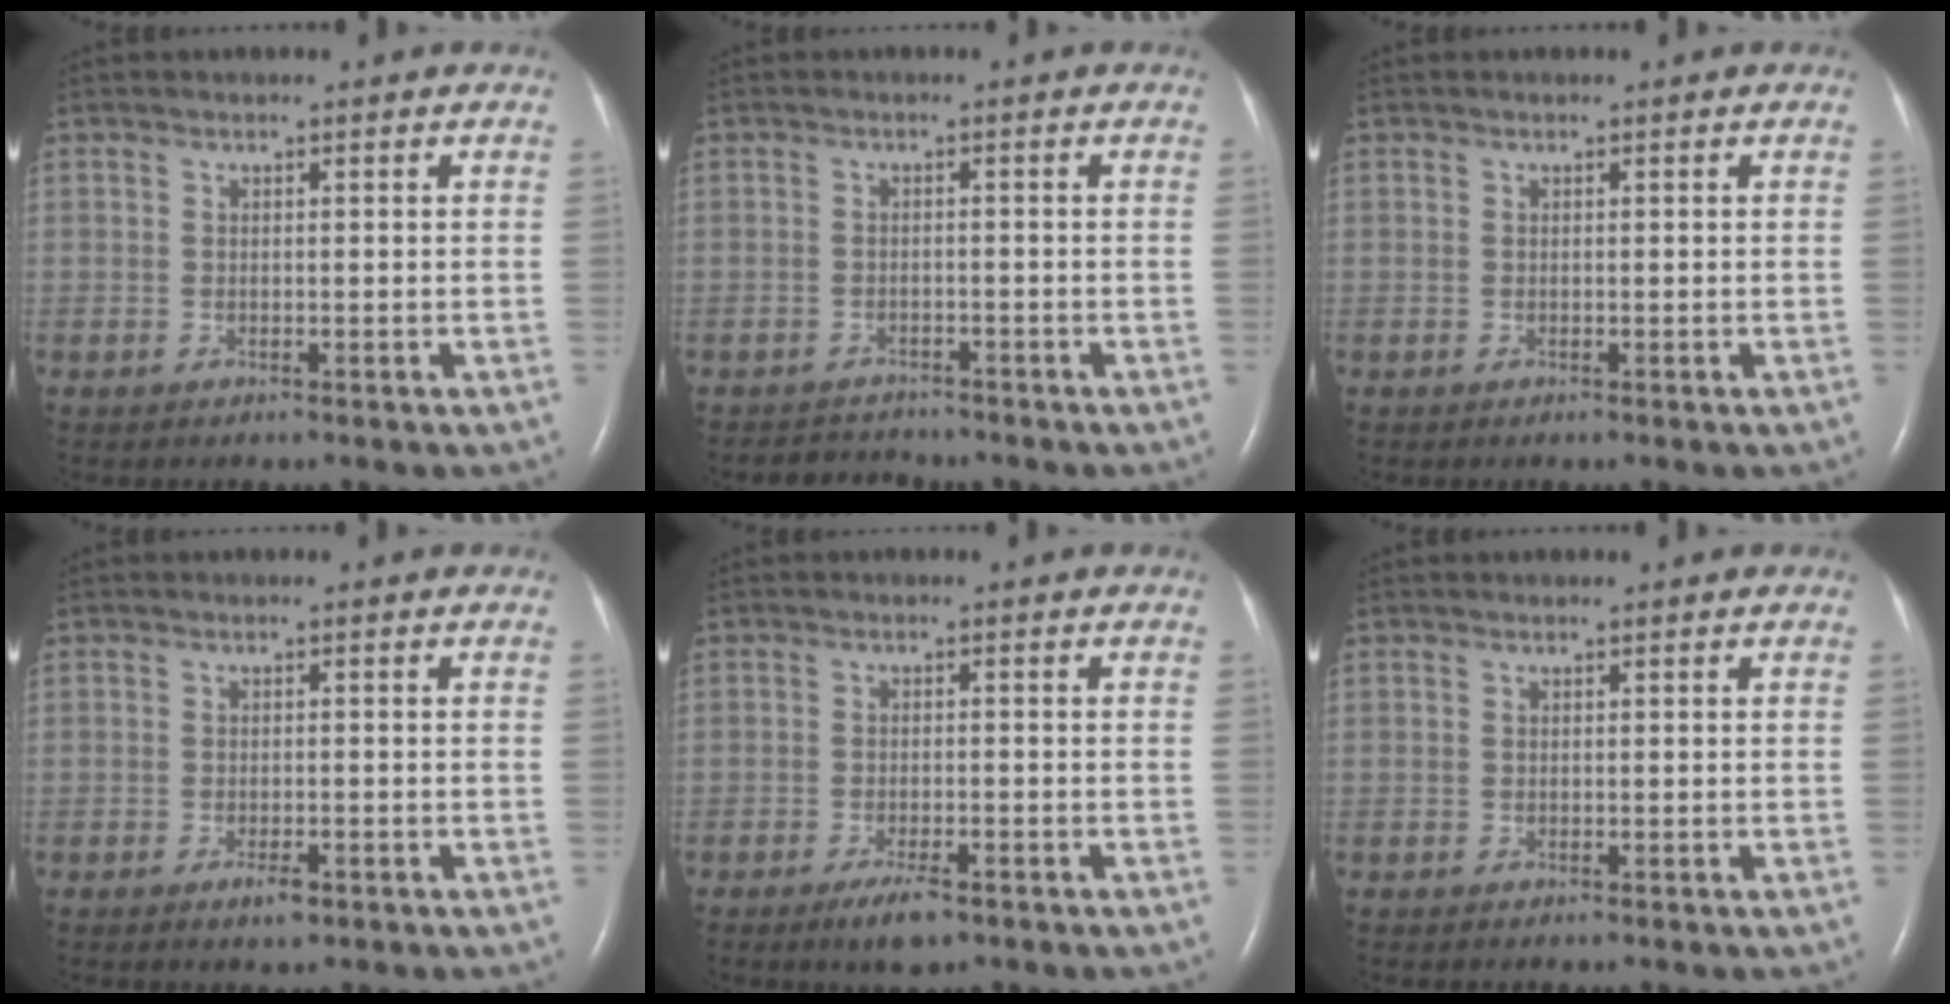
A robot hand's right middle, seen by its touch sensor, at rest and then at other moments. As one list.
[{"total": 2.7, "force": [-2.6, 0.6, -0.6], "torque": [0.006, -0.010, -0.040]}, {"total": 0.0}, {"total": 2.0, "force": [-1.2, 0.6, 1.5], "torque": [-0.029, -0.001, -0.016]}, {"total": 3.8, "force": [-2.5, 0.9, 2.7], "torque": [-0.055, -0.004, -0.039]}, {"total": 0.0}]